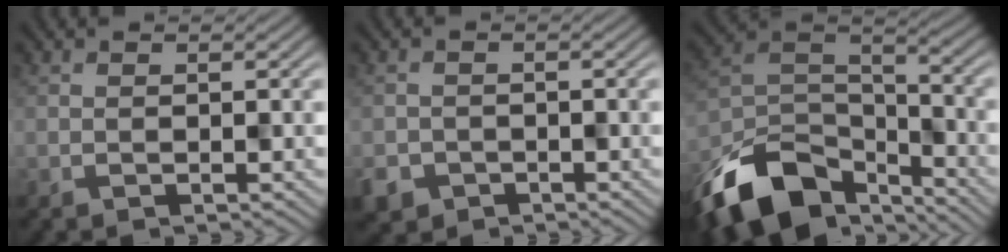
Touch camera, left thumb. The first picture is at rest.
{"total": 2.8, "force": [-1.9, 2.0, 0.3], "torque": [-0.008, -0.012, -0.033]}
{"total": 13.9, "force": [-10.1, 7.0, 6.6], "torque": [-0.154, -0.015, -0.175]}